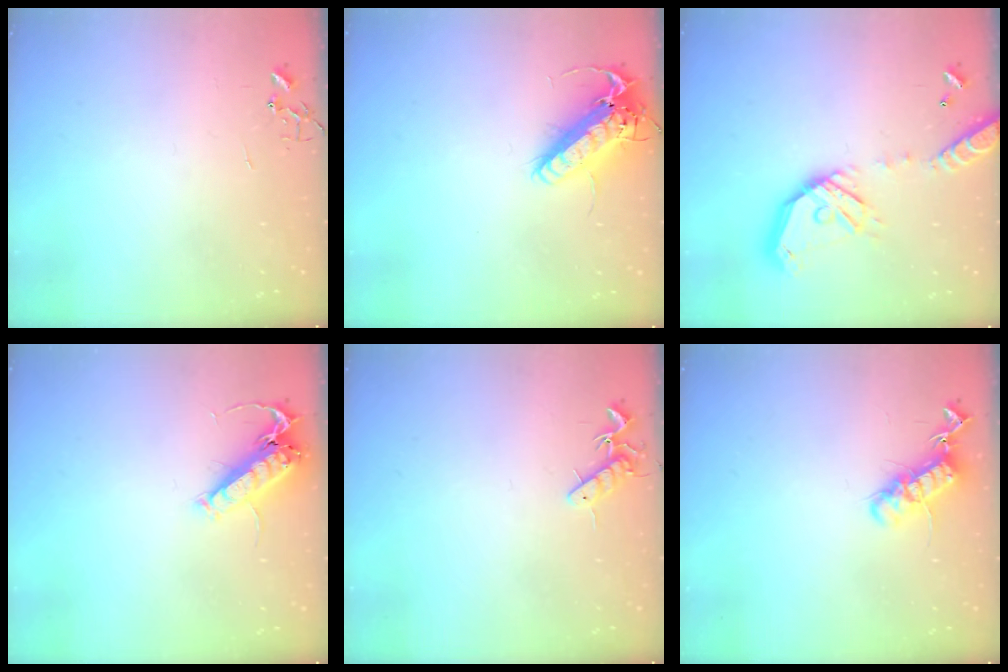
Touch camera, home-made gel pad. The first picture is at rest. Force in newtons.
{"total": 16.2, "press": 15.9, "slide": 3.2}
{"total": 19.5, "press": 19.2, "slide": 3.4}
{"total": 14.1, "press": 14.0, "slide": 1.8}
{"total": 7.6, "press": 7.5, "slide": 0.8}
{"total": 13.3, "press": 13.3, "slide": 0.9}